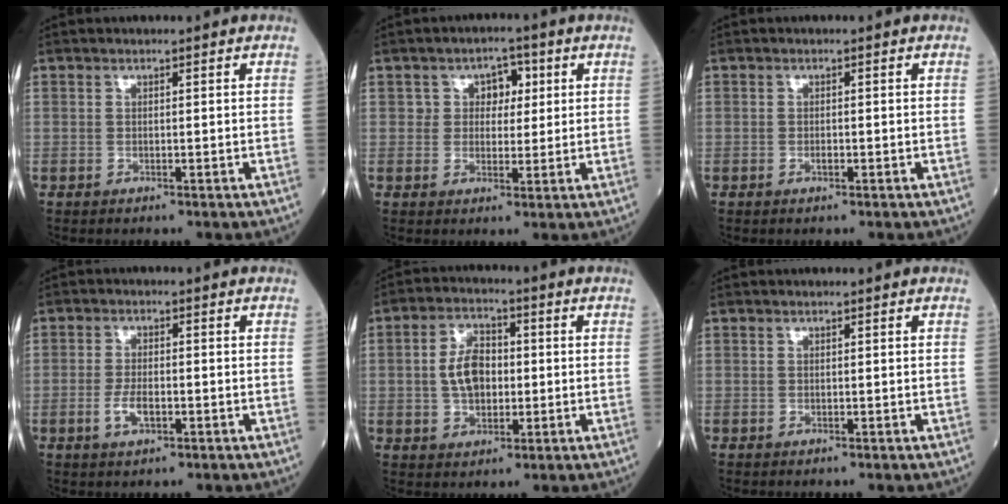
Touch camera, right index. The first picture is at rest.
{"total": 4.4, "force": [1.2, 3.4, 2.5], "torque": [-0.022, 0.009, 0.015]}
{"total": 0.7, "force": [-0.3, 0.2, 0.6], "torque": [-0.012, 0.001, -0.003]}
{"total": 3.6, "force": [-1.3, 1.3, 3.1], "torque": [-0.061, 0.002, -0.021]}
{"total": 6.9, "force": [0.0, 4.4, 5.3], "torque": [-0.105, 0.013, 0.000]}
{"total": 0.0}